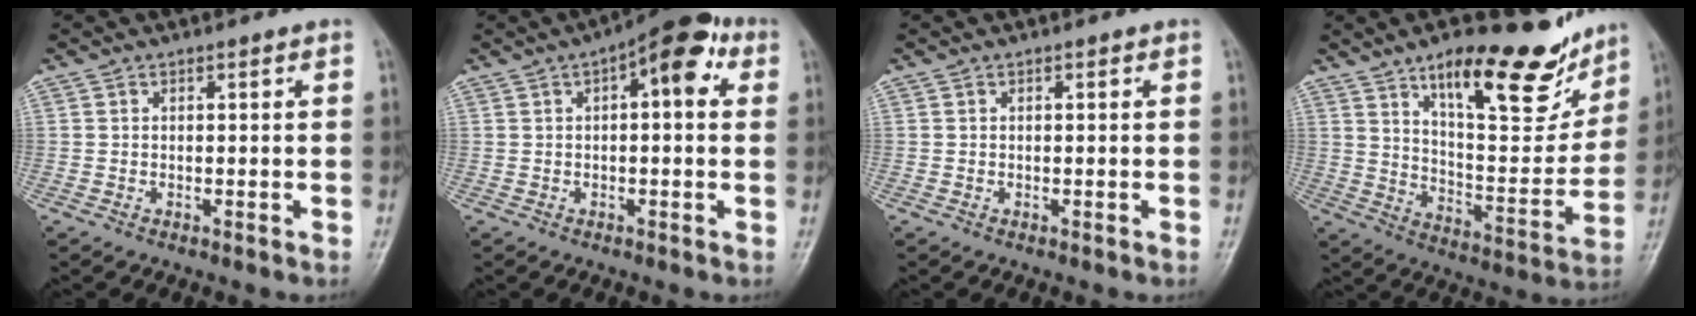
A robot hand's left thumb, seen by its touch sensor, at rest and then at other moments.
{"total": 9.7, "force": [3.1, 4.1, 8.3], "torque": [-0.095, 0.023, 0.032]}
{"total": 0.0}
{"total": 22.0, "force": [14.3, 7.6, 14.9], "torque": [-0.167, -0.073, 0.225]}